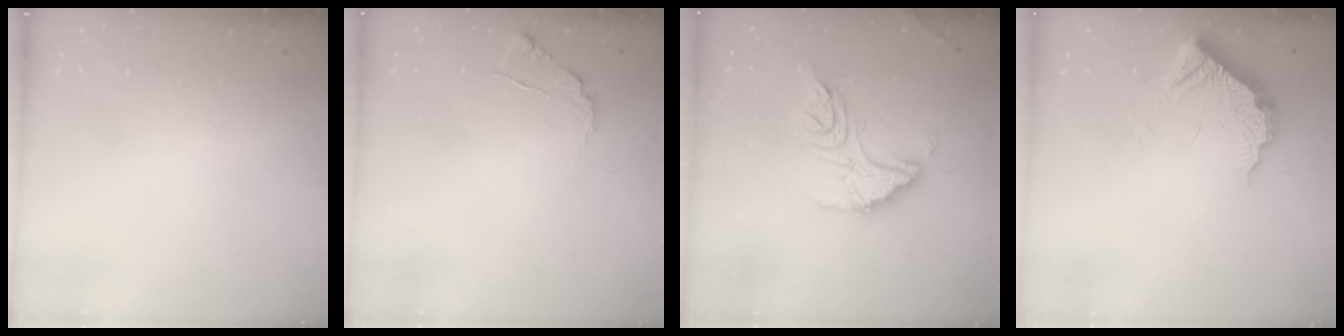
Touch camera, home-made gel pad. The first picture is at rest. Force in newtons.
{"total": 5.5, "press": 5.5, "slide": 0.3}
{"total": 15.7, "press": 15.6, "slide": 1.6}
{"total": 11.0, "press": 11.0, "slide": 0.6}